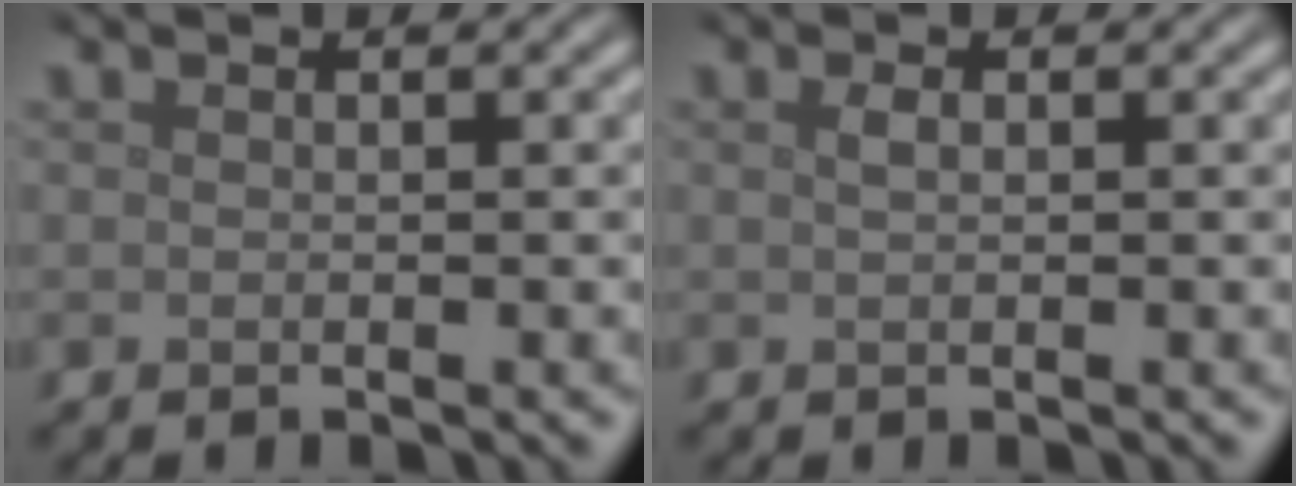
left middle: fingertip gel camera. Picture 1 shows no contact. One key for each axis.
{"total": 0.8, "fx": 0.2, "fy": 0.3, "fz": 0.7, "tx": -0.015, "ty": 0.003, "tz": 0.005}